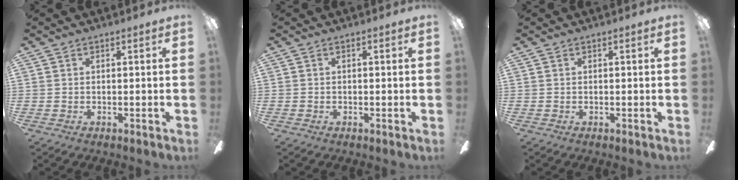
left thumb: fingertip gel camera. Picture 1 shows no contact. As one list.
[{"total": 0.0}, {"total": 0.0}]